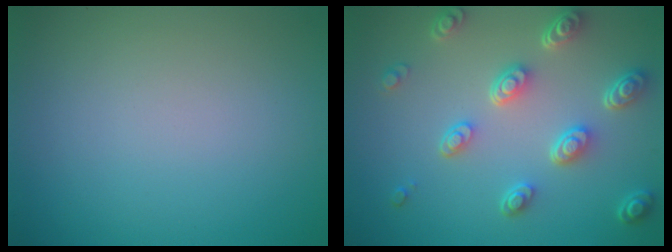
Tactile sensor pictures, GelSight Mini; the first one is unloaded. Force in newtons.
{"total": 5.2, "press": 3.9, "slide": 3.5}